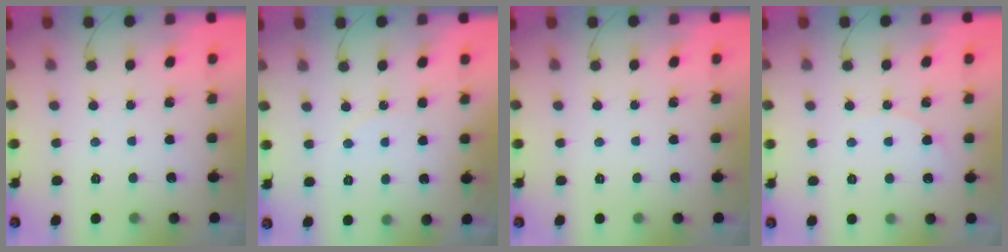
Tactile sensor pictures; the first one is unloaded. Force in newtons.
{"total": 5.2, "press": 4.9, "slide": 1.7}
{"total": 0.0}
{"total": 4.5, "press": 4.5, "slide": 0.5}